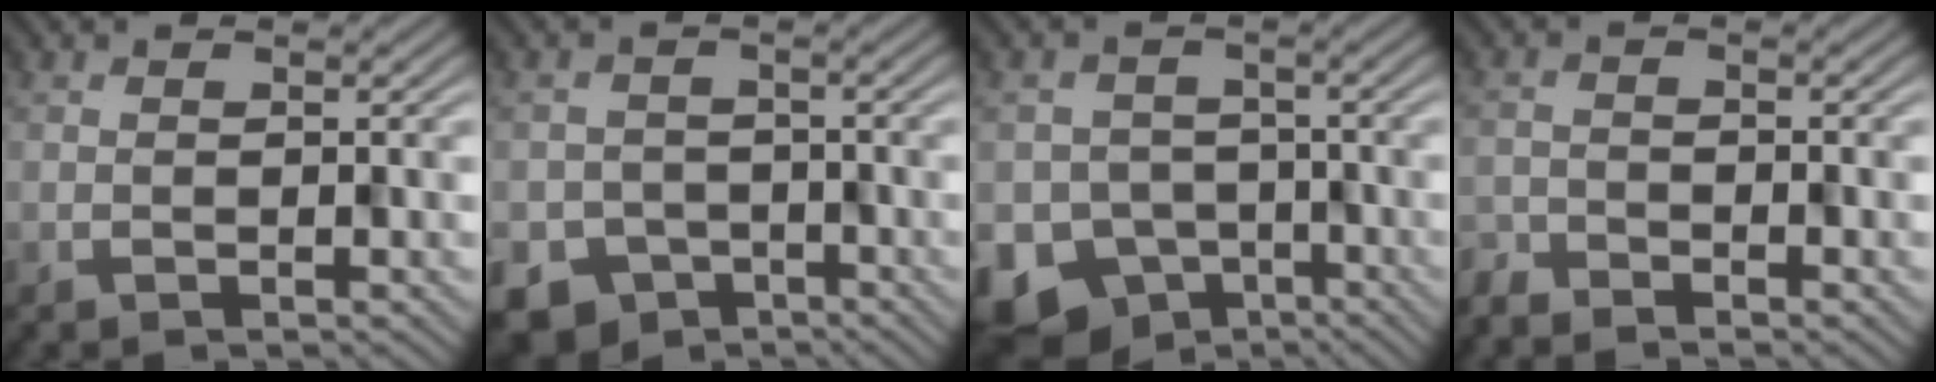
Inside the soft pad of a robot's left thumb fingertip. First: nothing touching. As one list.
[{"total": 7.2, "force": [-5.1, 5.0, 1.2], "torque": [-0.020, -0.018, -0.073]}, {"total": 11.6, "force": [-7.1, 8.9, 2.5], "torque": [-0.067, -0.043, -0.108]}, {"total": 2.3, "force": [-2.3, 0.2, -0.2], "torque": [0.004, -0.005, -0.052]}]